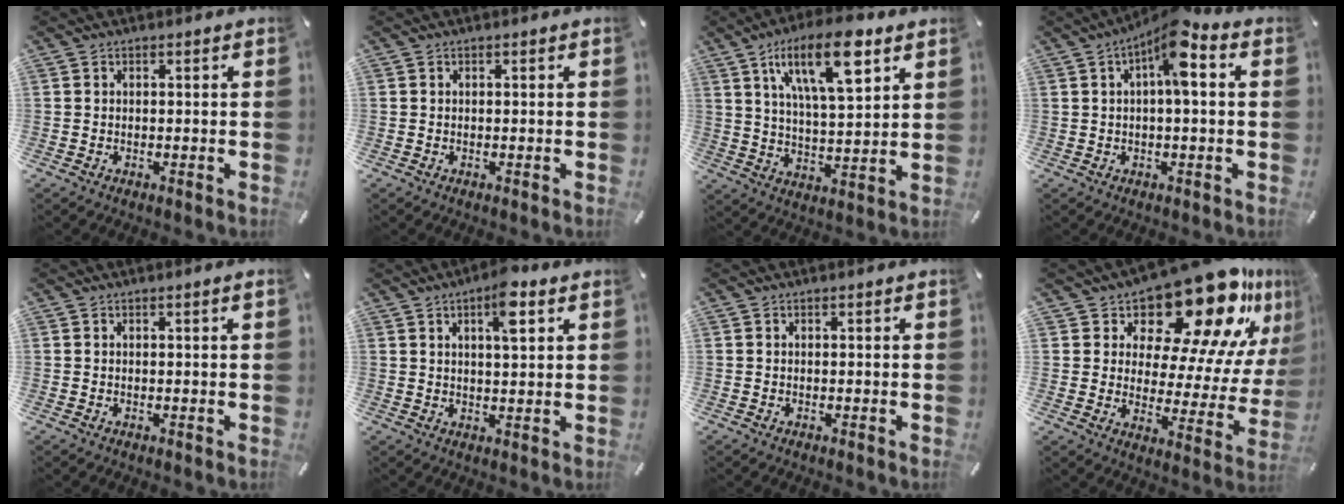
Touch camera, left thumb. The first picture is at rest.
{"total": 0.0}
{"total": 17.1, "force": [9.1, 6.1, 13.1], "torque": [-0.218, -0.024, 0.148]}
{"total": 9.6, "force": [2.7, 3.2, 8.6], "torque": [-0.140, -0.007, 0.043]}
{"total": 0.9, "force": [0.2, 0.0, 0.8], "torque": [-0.013, 0.001, 0.003]}
{"total": 7.4, "force": [3.8, 2.5, 5.8], "torque": [-0.091, -0.006, 0.059]}
{"total": 0.0}
{"total": 21.8, "force": [16.4, 8.5, 11.5], "torque": [-0.156, -0.145, 0.270]}